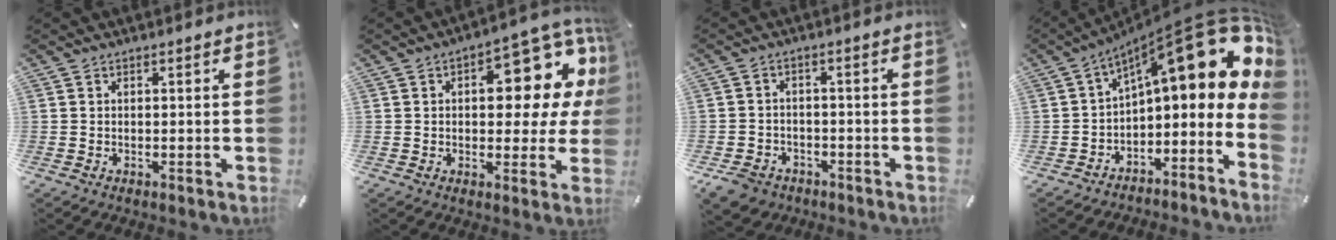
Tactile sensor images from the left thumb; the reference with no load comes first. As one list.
[{"total": 15.2, "force": [6.0, 7.2, 11.9], "torque": [-0.139, -0.054, 0.093]}, {"total": 5.3, "force": [-3.4, 3.8, 1.4], "torque": [-0.037, 0.016, -0.067]}, {"total": 21.6, "force": [10.6, 9.0, 16.5], "torque": [-0.203, -0.080, 0.175]}]